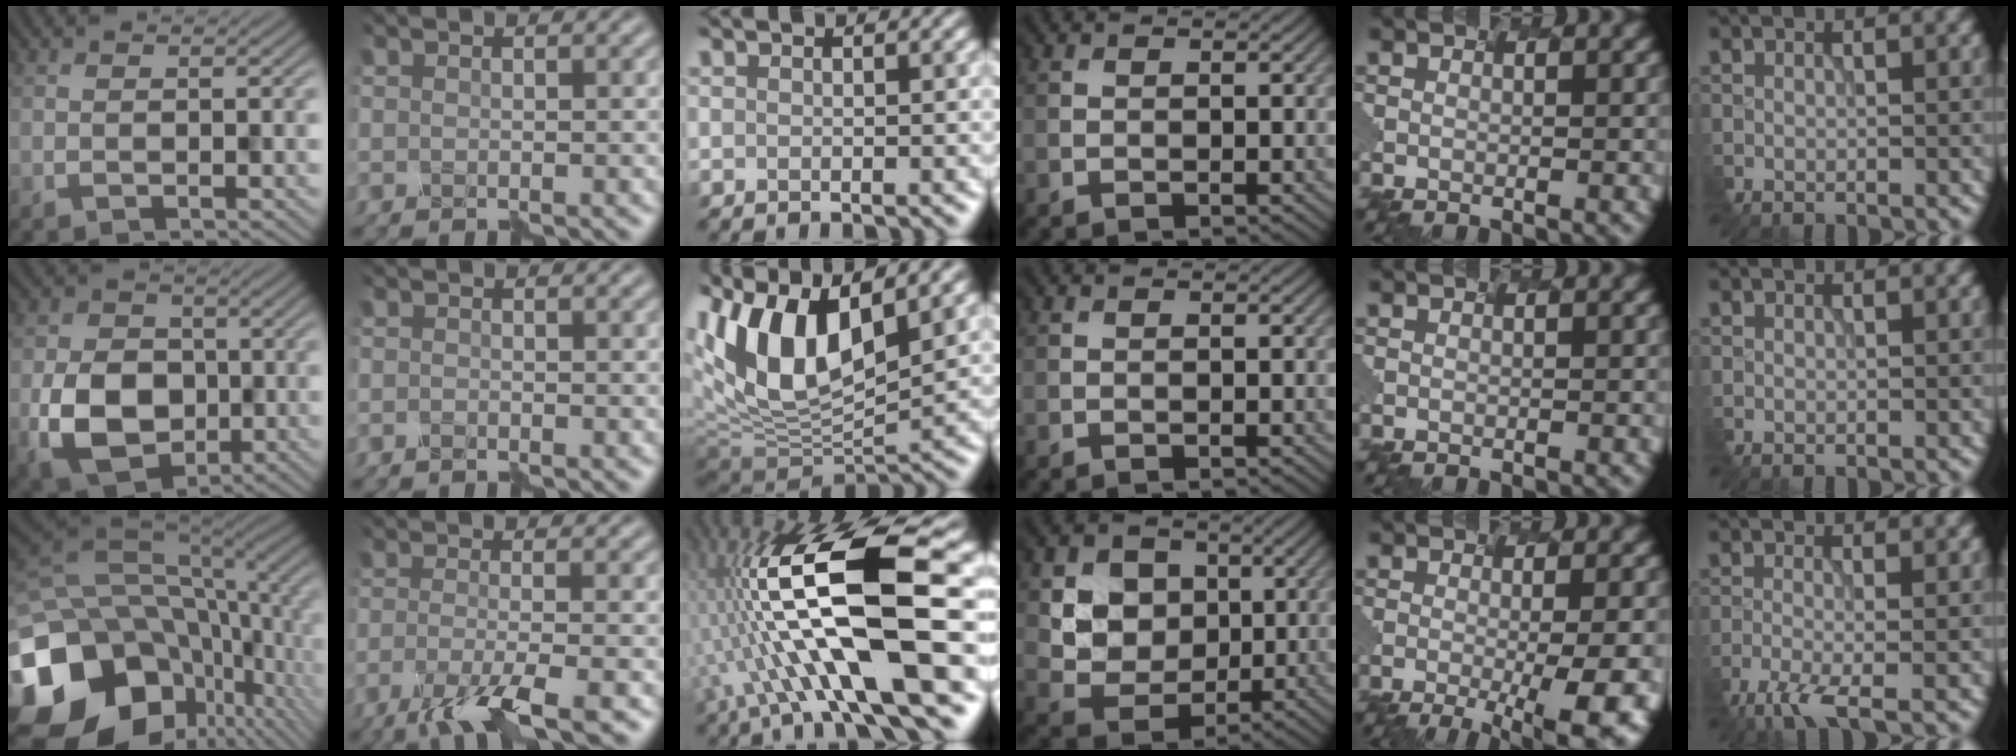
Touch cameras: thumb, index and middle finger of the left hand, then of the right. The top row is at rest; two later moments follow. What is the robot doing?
{"motion": "disassemble", "object": "velcro strap"}